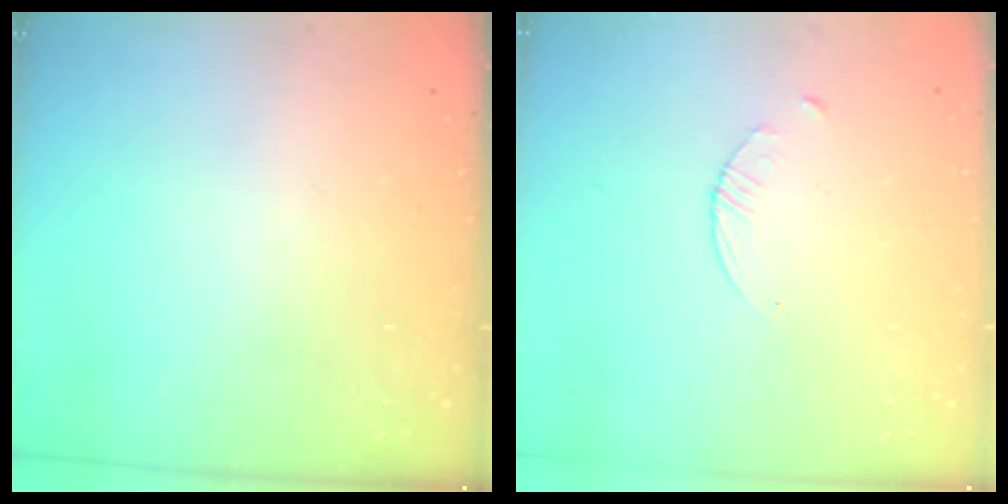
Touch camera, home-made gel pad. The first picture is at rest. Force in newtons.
{"total": 1.5, "press": 1.5, "slide": 0.2}